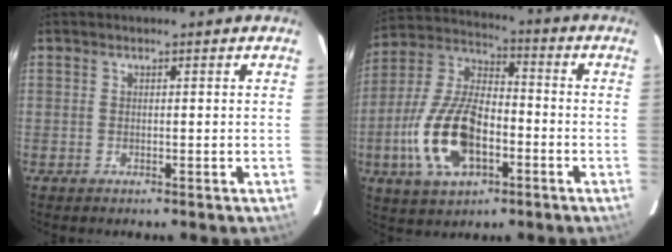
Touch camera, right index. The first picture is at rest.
{"total": 17.1, "force": [-5.5, 8.7, 13.6], "torque": [-0.294, 0.003, -0.097]}